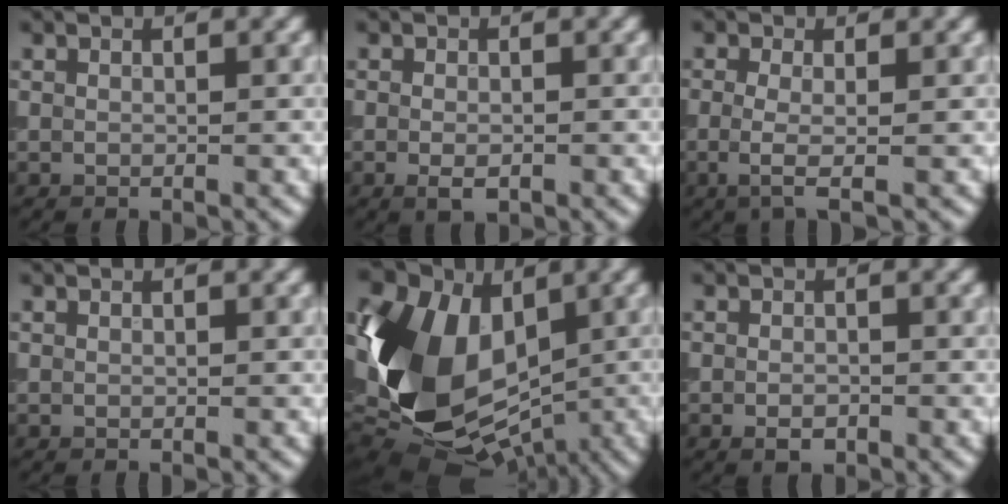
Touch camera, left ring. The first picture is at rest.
{"total": 1.7, "force": [-0.6, 0.9, 1.3], "torque": [-0.024, -0.004, -0.010]}
{"total": 2.3, "force": [-0.3, 0.6, 2.2], "torque": [-0.044, -0.007, -0.008]}
{"total": 0.0}
{"total": 16.2, "force": [-0.3, 11.4, 11.5], "torque": [-0.234, -0.013, -0.004]}
{"total": 1.4, "force": [-0.6, 0.8, 0.9], "torque": [-0.014, -0.002, -0.012]}